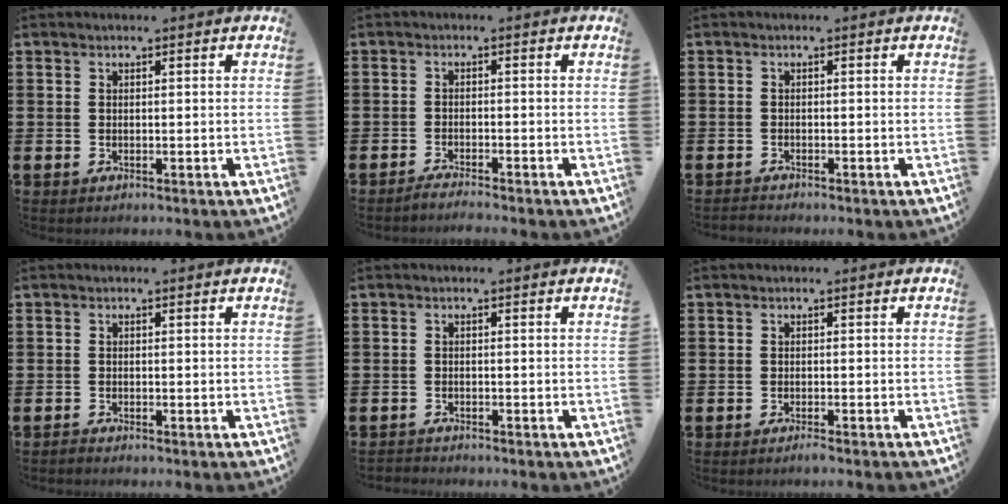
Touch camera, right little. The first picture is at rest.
{"total": 2.1, "force": [-2.1, -0.2, 0.3], "torque": [-0.006, 0.002, -0.042]}
{"total": 0.6, "force": [-0.6, 0.0, -0.1], "torque": [0.000, -0.002, -0.013]}
{"total": 0.5, "force": [-0.5, 0.0, 0.0], "torque": [-0.001, -0.003, -0.010]}
{"total": 0.8, "force": [-0.8, 0.1, -0.1], "torque": [0.000, 0.001, -0.017]}
{"total": 0.8, "force": [-0.7, -0.1, 0.4], "torque": [-0.007, -0.004, -0.013]}